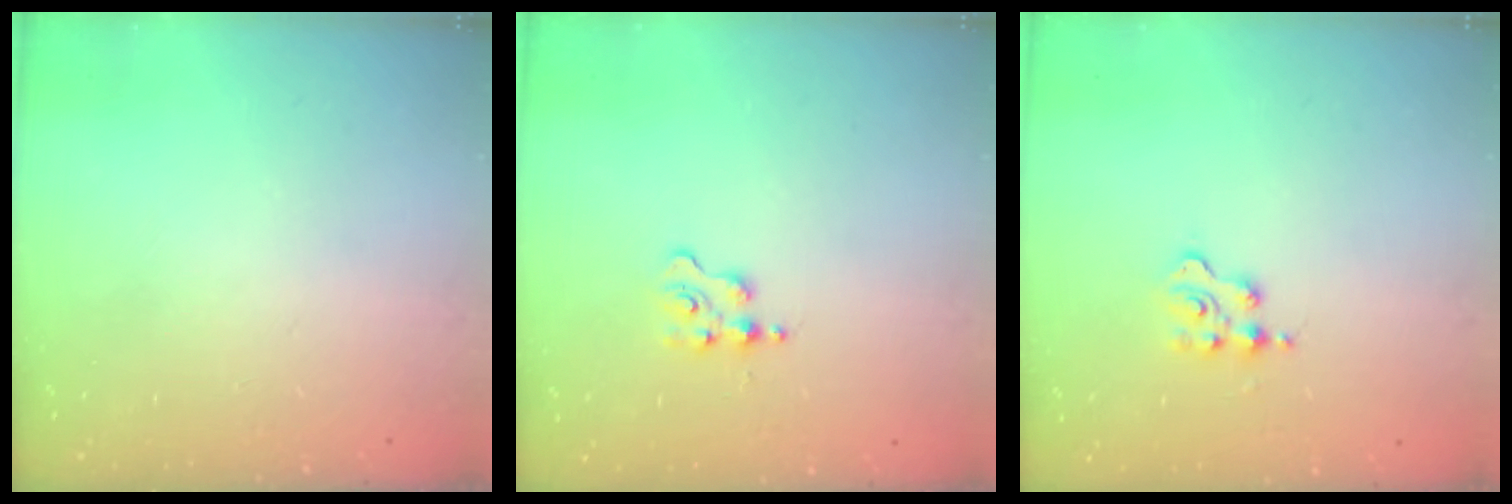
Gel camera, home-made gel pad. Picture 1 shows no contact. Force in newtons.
{"total": 1.9, "press": 1.9, "slide": 0.2}
{"total": 2.3, "press": 2.3, "slide": 0.3}